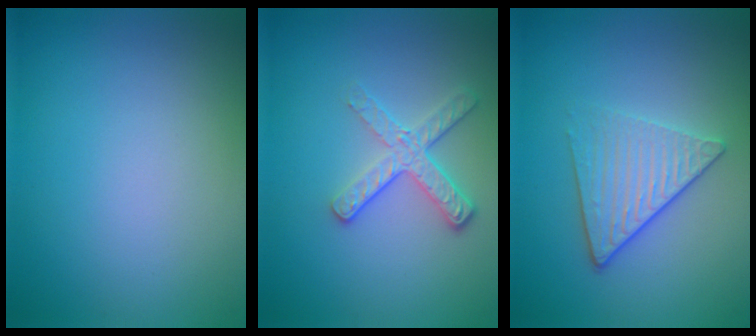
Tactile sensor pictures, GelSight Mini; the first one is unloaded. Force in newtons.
{"total": 3.0, "press": 2.6, "slide": 1.6}
{"total": 3.8, "press": 3.0, "slide": 2.4}